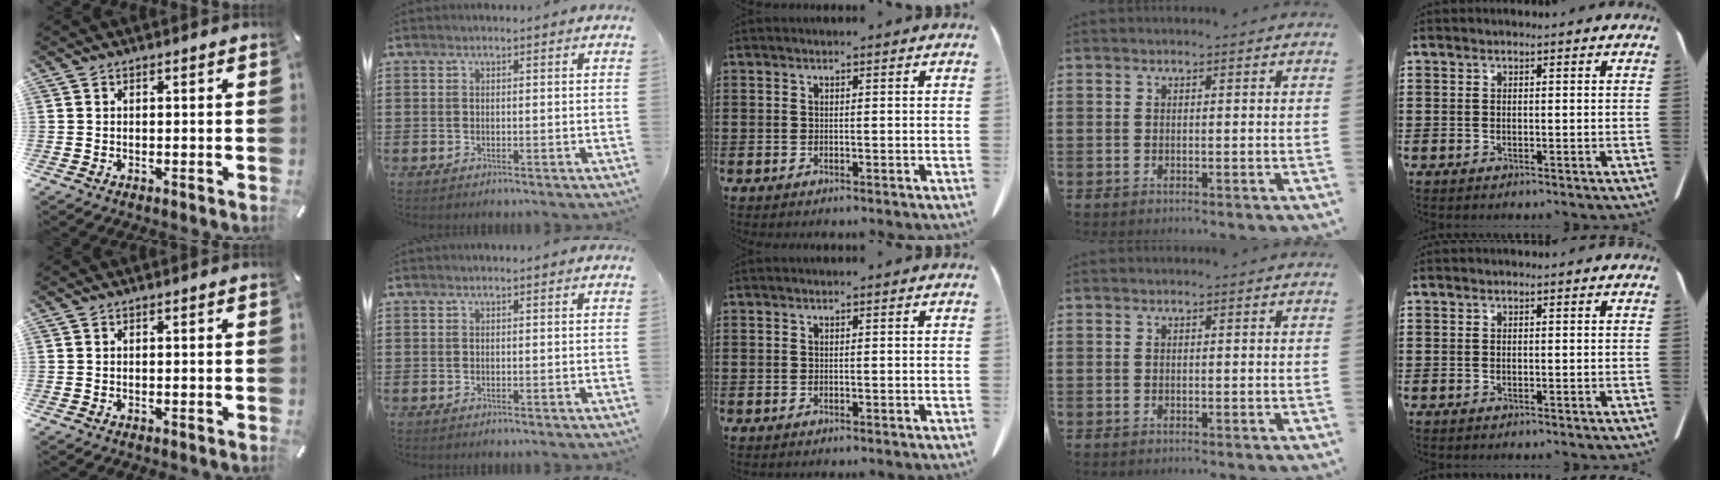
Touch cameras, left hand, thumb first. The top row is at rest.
{}